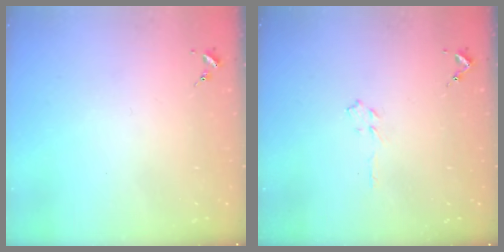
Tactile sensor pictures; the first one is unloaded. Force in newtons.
{"total": 3.3, "press": 3.3, "slide": 0.4}